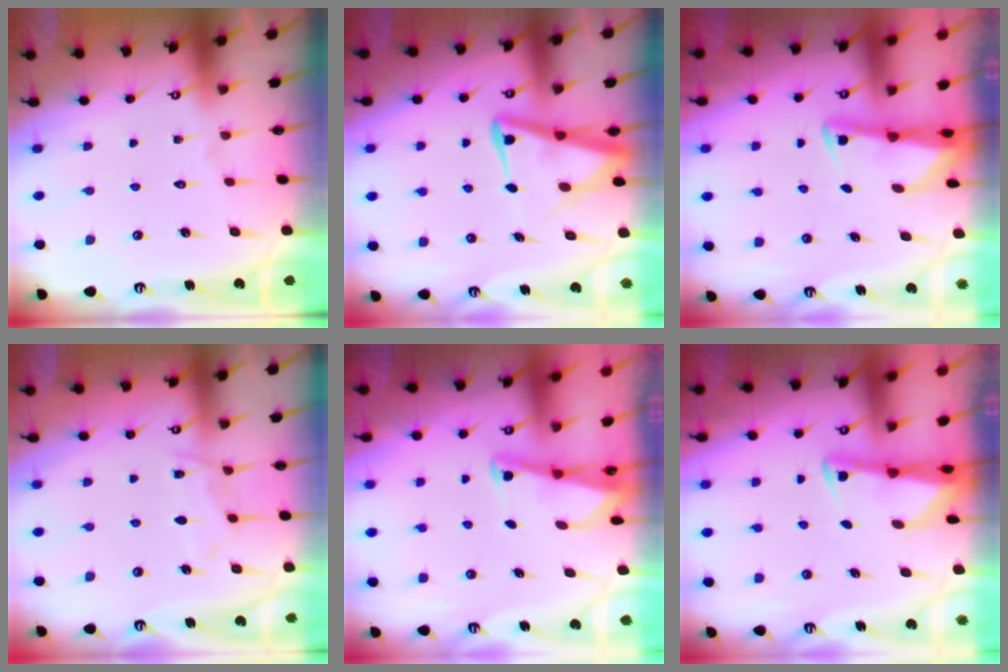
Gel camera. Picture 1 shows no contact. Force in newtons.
{"total": 8.4, "press": 8.3, "slide": 1.0}
{"total": 2.3, "press": 2.2, "slide": 0.3}
{"total": 6.5, "press": 6.4, "slide": 0.7}
{"total": 2.2, "press": 2.2, "slide": 0.3}
{"total": 2.3, "press": 2.2, "slide": 0.3}